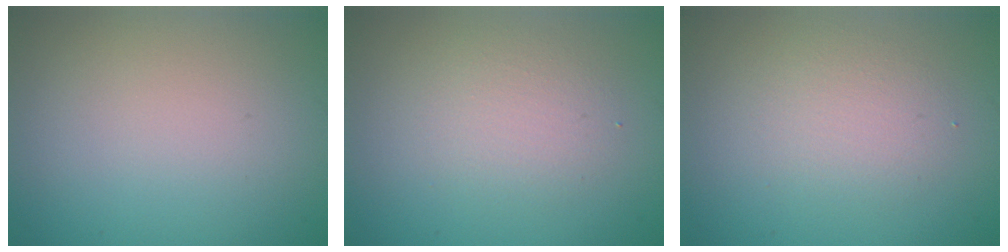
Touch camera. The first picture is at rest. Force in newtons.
{"total": 2.4, "press": 2.4, "slide": 0.0}
{"total": 2.4, "press": 2.4, "slide": 0.1}